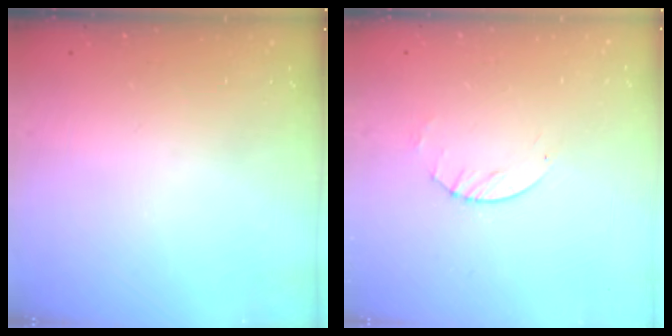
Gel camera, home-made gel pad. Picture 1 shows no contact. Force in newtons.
{"total": 2.6, "press": 2.5, "slide": 0.4}